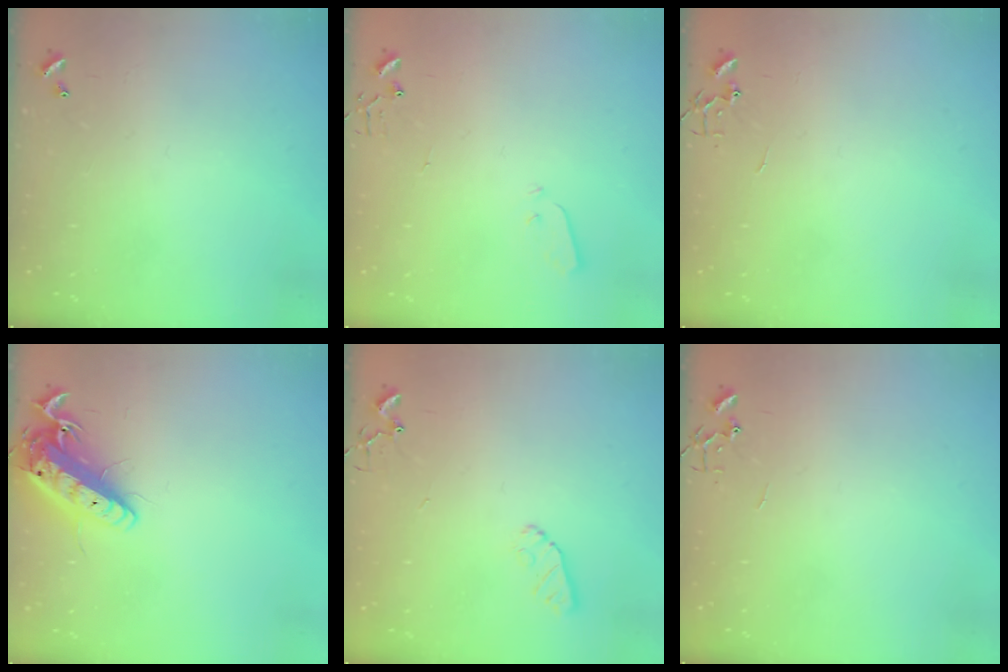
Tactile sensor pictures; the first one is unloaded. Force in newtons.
{"total": 3.0, "press": 2.9, "slide": 0.3}
{"total": 0.0}
{"total": 13.5, "press": 13.3, "slide": 2.3}
{"total": 7.2, "press": 7.1, "slide": 0.8}
{"total": 0.0}